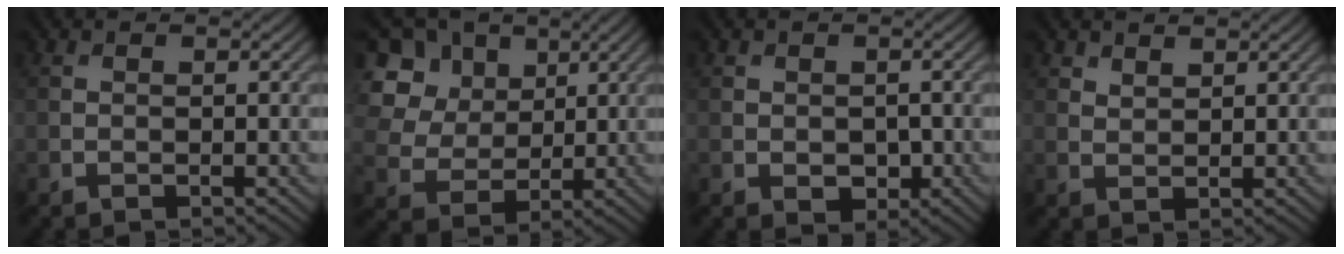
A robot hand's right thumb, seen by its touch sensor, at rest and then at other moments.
{"total": 12.1, "force": [4.7, 9.5, 5.9], "torque": [-0.185, 0.028, 0.105]}
{"total": 2.3, "force": [-0.5, 1.8, 1.4], "torque": [-0.025, -0.010, -0.005]}
{"total": 1.9, "force": [1.6, 0.8, 0.6], "torque": [-0.015, -0.001, 0.036]}